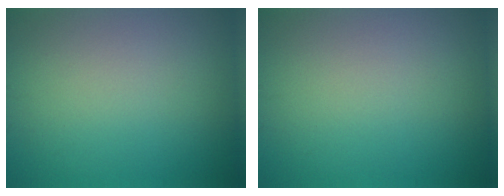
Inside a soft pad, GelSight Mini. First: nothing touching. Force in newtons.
{"total": 0.0}